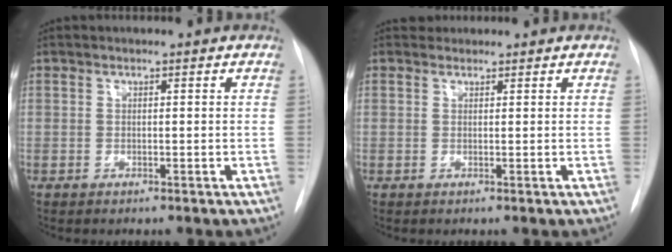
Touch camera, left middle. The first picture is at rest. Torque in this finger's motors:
{"motor_torque": [0.05, -0.05, -0.04, 0.00]}